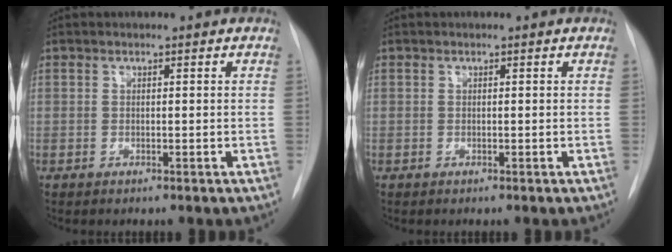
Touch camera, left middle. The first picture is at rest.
{"total": 0.0}